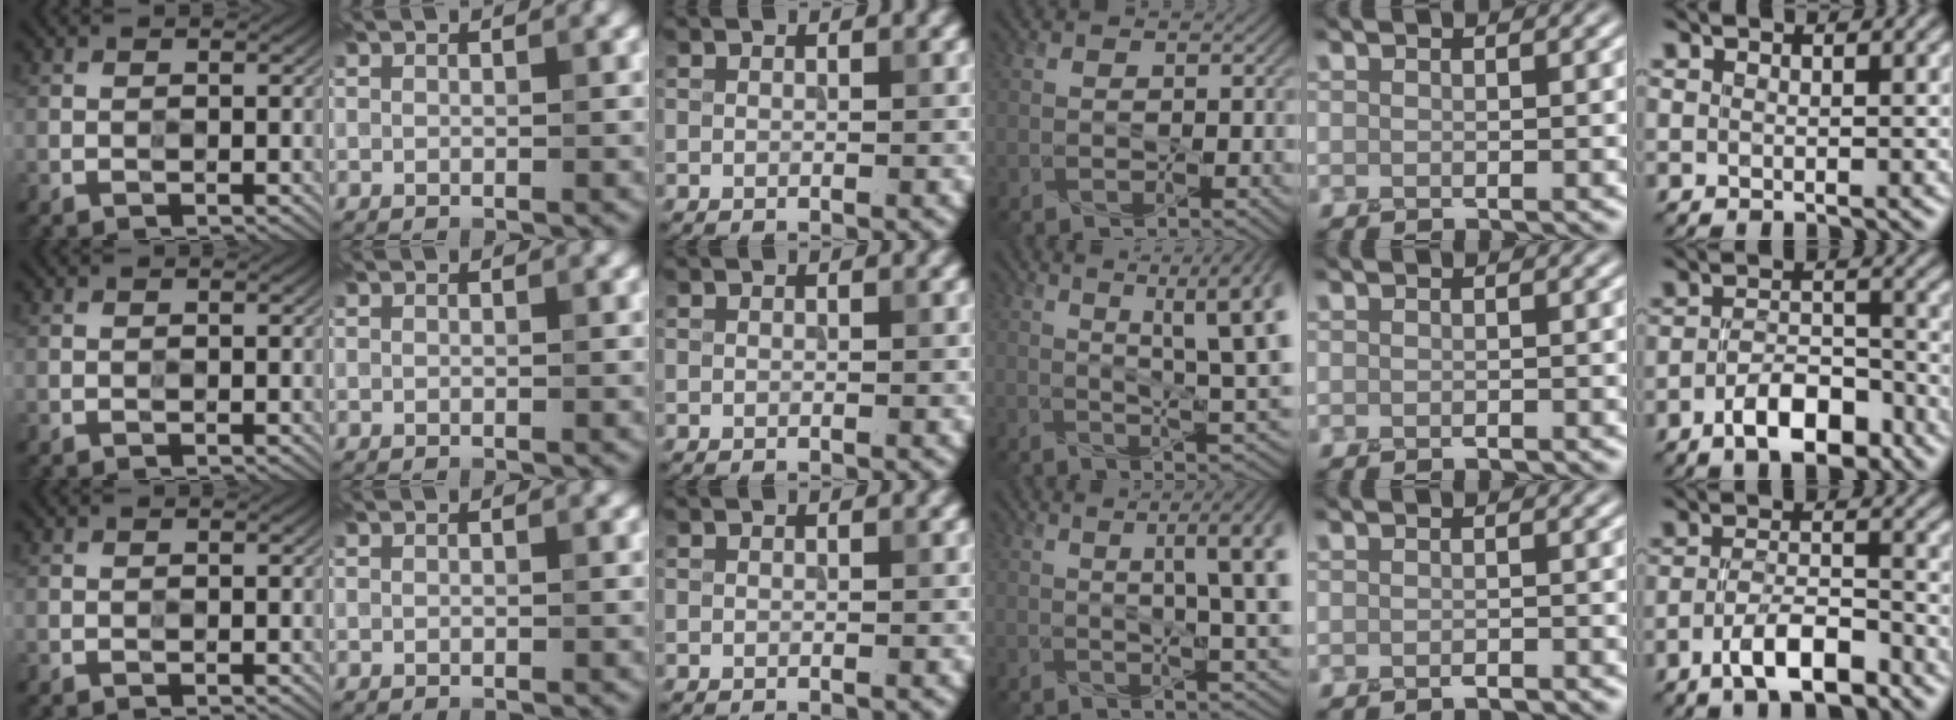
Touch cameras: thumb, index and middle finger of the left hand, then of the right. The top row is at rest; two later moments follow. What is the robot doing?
{"motion": "screw", "object": "mustard bottle"}